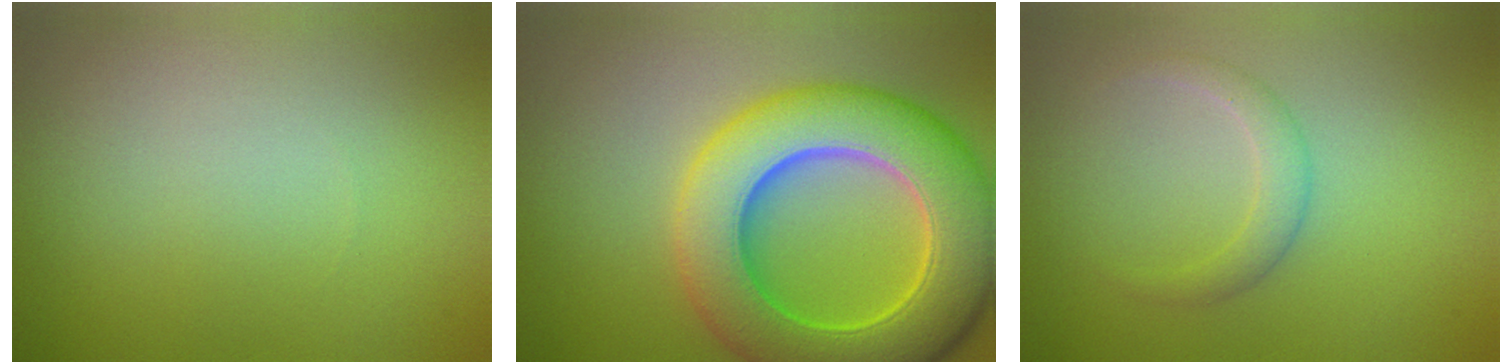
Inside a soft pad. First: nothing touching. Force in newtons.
{"total": 11.6, "press": 11.6, "slide": 0.3}
{"total": 1.7, "press": 1.7, "slide": 0.1}